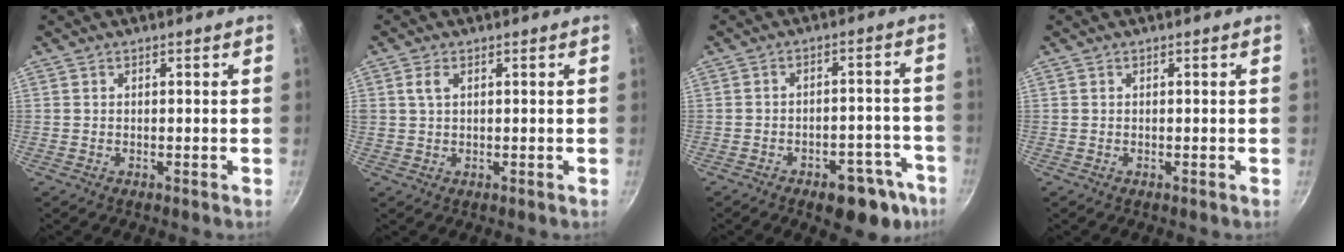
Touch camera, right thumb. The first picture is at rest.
{"total": 2.4, "force": [0.8, 1.3, 1.8], "torque": [-0.029, 0.000, 0.016]}
{"total": 11.8, "force": [-7.3, 5.9, 7.2], "torque": [-0.036, 0.057, -0.086]}
{"total": 0.0}